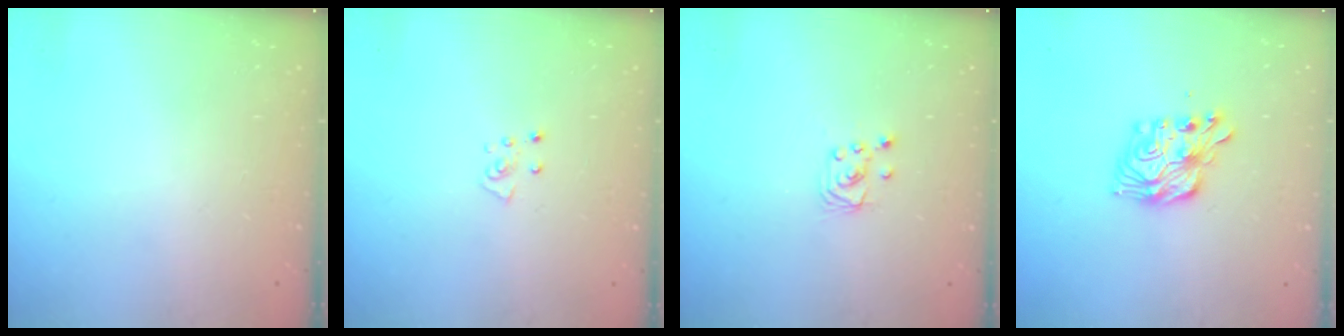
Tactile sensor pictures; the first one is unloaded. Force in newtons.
{"total": 4.2, "press": 4.1, "slide": 0.5}
{"total": 2.7, "press": 2.7, "slide": 0.2}
{"total": 11.8, "press": 11.8, "slide": 0.4}